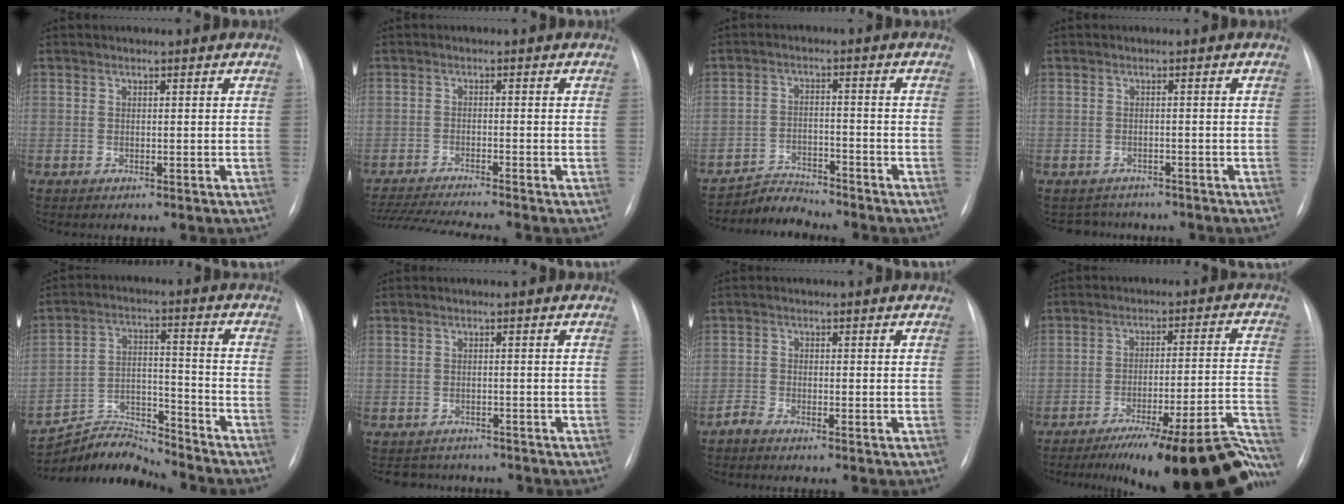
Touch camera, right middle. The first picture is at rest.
{"total": 9.1, "force": [-8.3, -1.4, 3.6], "torque": [-0.056, -0.018, -0.140]}
{"total": 4.6, "force": [-4.4, 0.3, -1.0], "torque": [0.015, -0.003, -0.075]}
{"total": 3.5, "force": [-3.2, 1.4, -0.4], "torque": [0.005, 0.003, -0.045]}
{"total": 10.2, "force": [-10.2, 0.5, -0.1], "torque": [0.003, 0.036, -0.188]}
{"total": 4.5, "force": [-4.2, 1.7, 0.1], "torque": [-0.001, 0.001, -0.058]}
{"total": 1.5, "force": [-1.4, 0.2, 0.5], "torque": [-0.014, -0.002, -0.027]}
{"total": 25.2, "force": [-20.2, 2.5, 14.8], "torque": [-0.105, 0.006, -0.278]}